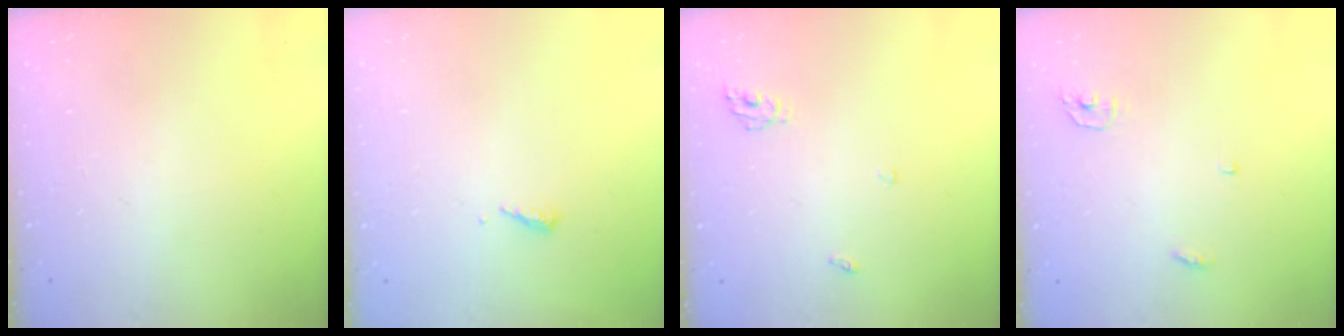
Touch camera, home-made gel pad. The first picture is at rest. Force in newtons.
{"total": 4.8, "press": 4.8, "slide": 0.5}
{"total": 5.2, "press": 5.1, "slide": 0.3}
{"total": 3.8, "press": 3.8, "slide": 0.5}